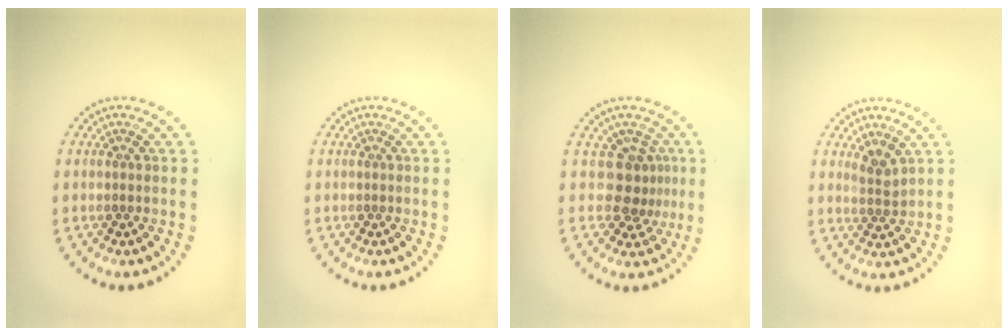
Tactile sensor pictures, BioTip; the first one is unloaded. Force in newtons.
{"total": 0.0}
{"total": 2.8, "press": 2.0, "slide": 2.0}
{"total": 1.7, "press": 1.2, "slide": 1.2}